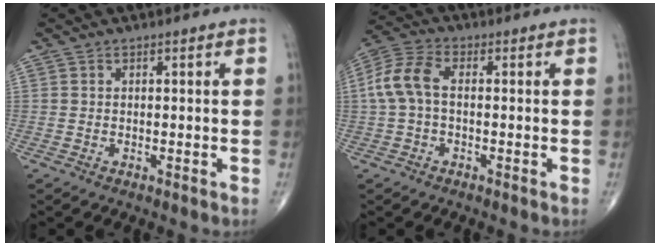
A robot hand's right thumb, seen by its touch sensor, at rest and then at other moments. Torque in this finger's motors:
{"motor_torque": [-0.19, 0.48, 0.81, -0.03, 0.14]}